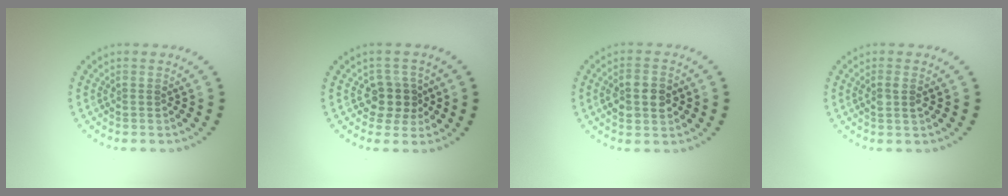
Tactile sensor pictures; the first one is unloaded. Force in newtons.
{"total": 2.7, "press": 2.3, "slide": 1.4}
{"total": 3.0, "press": 3.0, "slide": 0.3}
{"total": 1.4, "press": 1.2, "slide": 0.7}